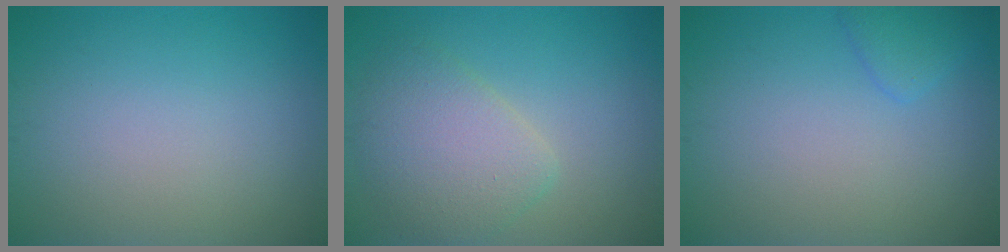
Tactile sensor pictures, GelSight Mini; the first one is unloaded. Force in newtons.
{"total": 4.5, "press": 4.5, "slide": 0.3}
{"total": 1.5, "press": 1.5, "slide": 0.1}